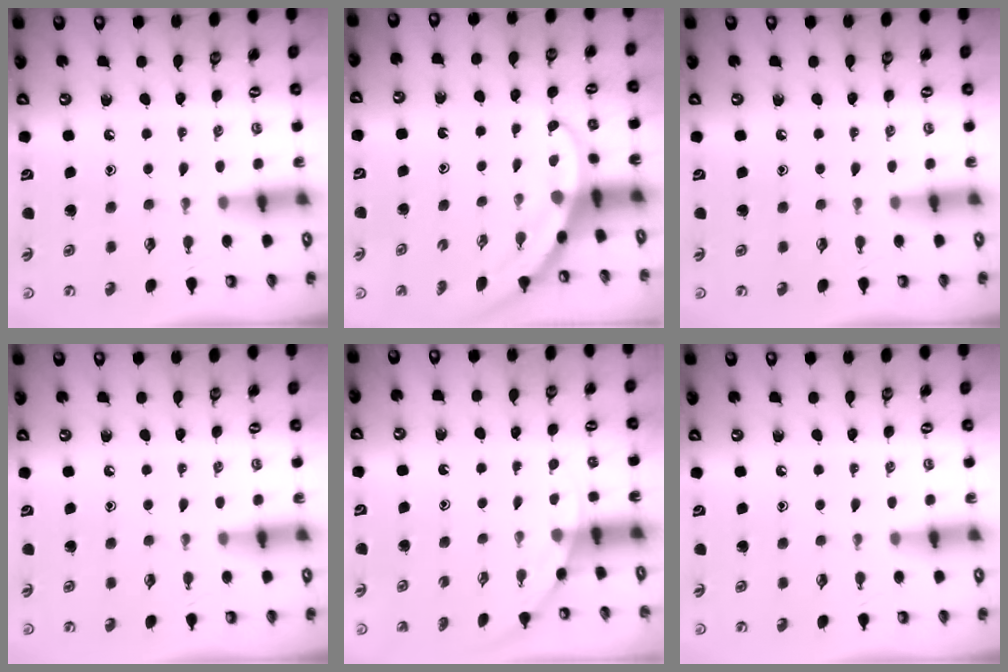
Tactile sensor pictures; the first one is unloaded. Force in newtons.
{"total": 3.3, "press": 3.3, "slide": 0.1}
{"total": 0.0}
{"total": 0.0}
{"total": 2.6, "press": 2.6, "slide": 0.1}
{"total": 0.0}